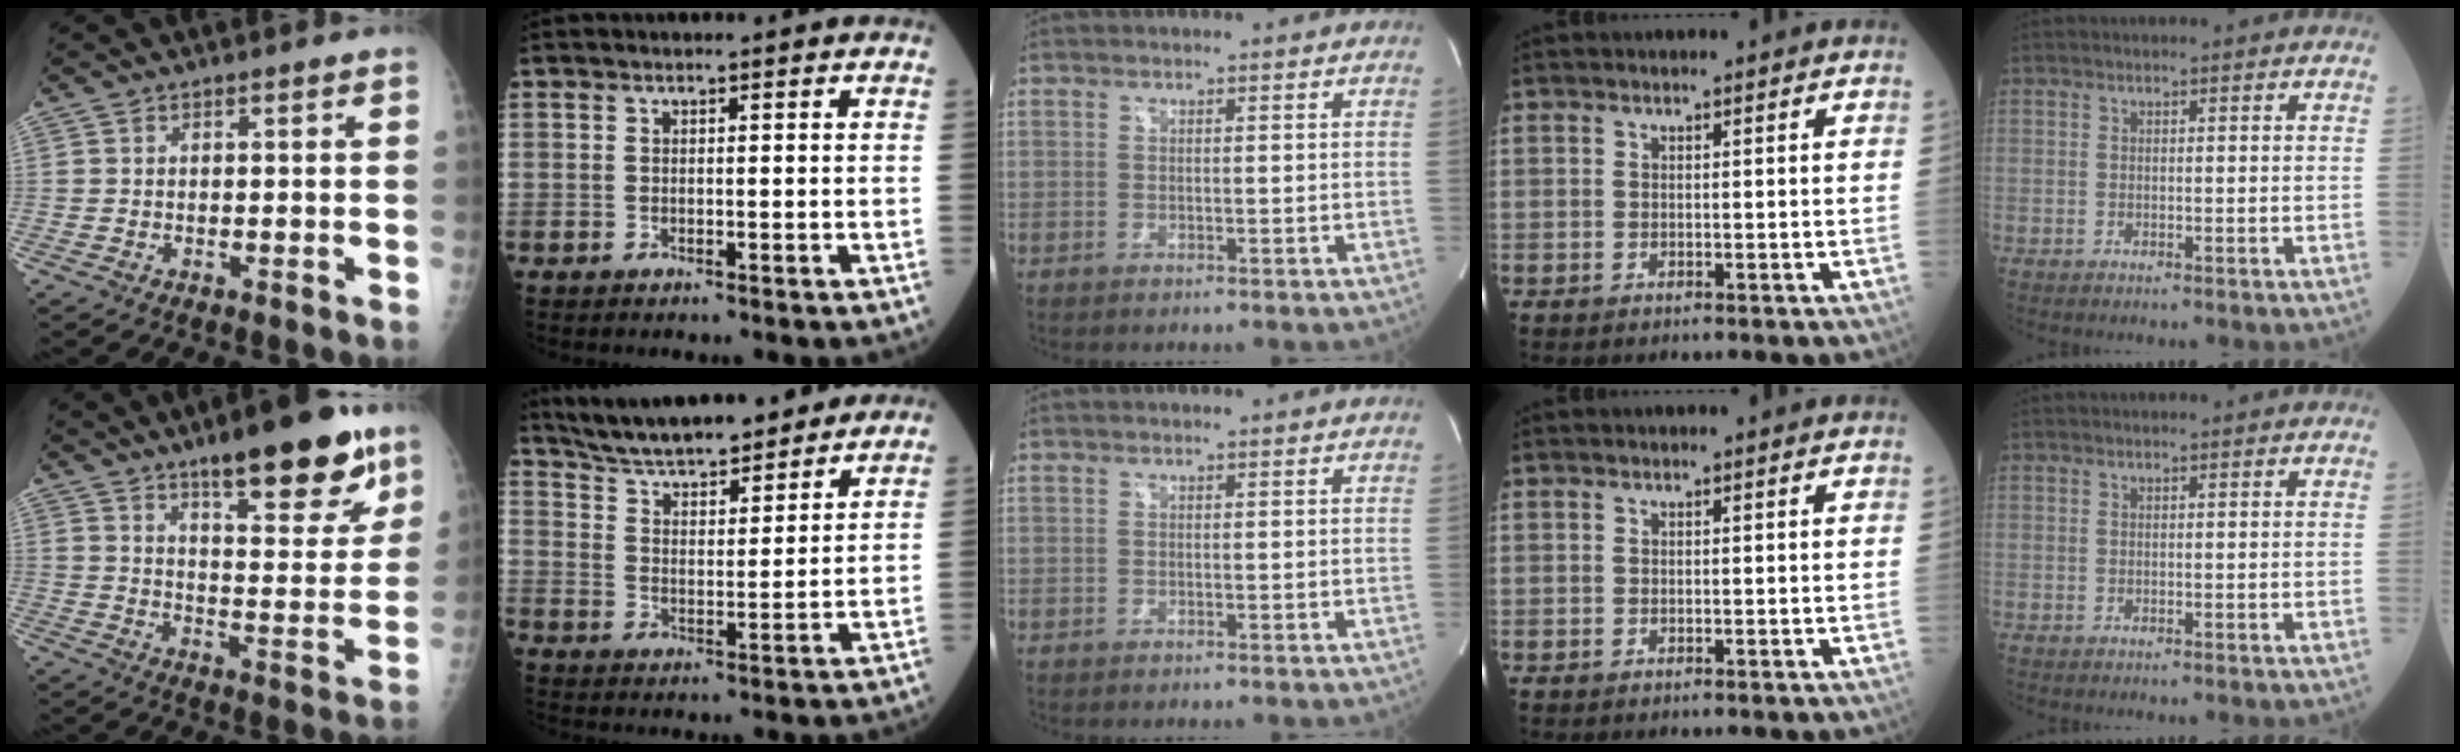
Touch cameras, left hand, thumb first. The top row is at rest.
{"thumb": {"total": 18.8, "force": [12.1, 5.5, 13.3], "torque": [-0.147, -0.062, 0.178]}, "index": {"total": 15.8, "force": [14.1, 3.2, 6.3], "torque": [-0.101, 0.018, 0.227]}}